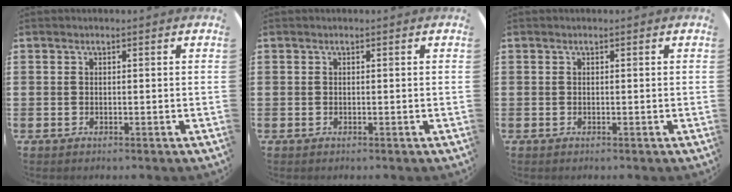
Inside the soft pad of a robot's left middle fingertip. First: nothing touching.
{"total": 0.0}
{"total": 0.0}